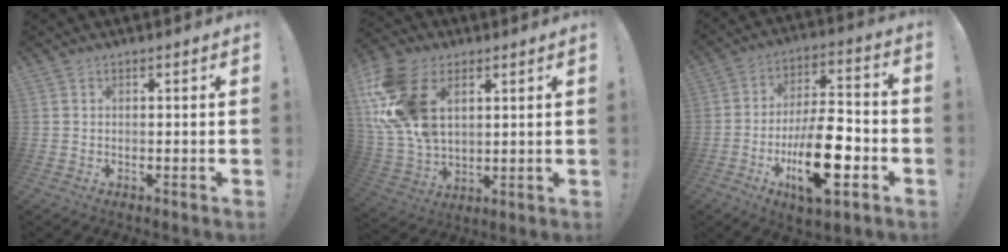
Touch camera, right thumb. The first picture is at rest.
{"total": 20.1, "force": [7.0, 13.2, 13.4], "torque": [-0.268, -0.025, 0.131]}
{"total": 18.4, "force": [-7.5, 8.5, 14.5], "torque": [-0.241, 0.040, -0.117]}